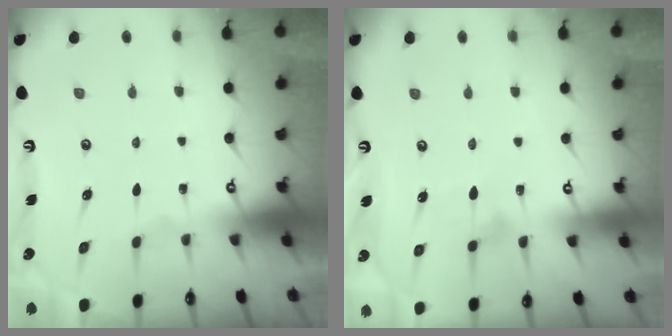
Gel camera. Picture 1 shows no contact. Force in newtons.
{"total": 6.5, "press": 6.5, "slide": 0.3}